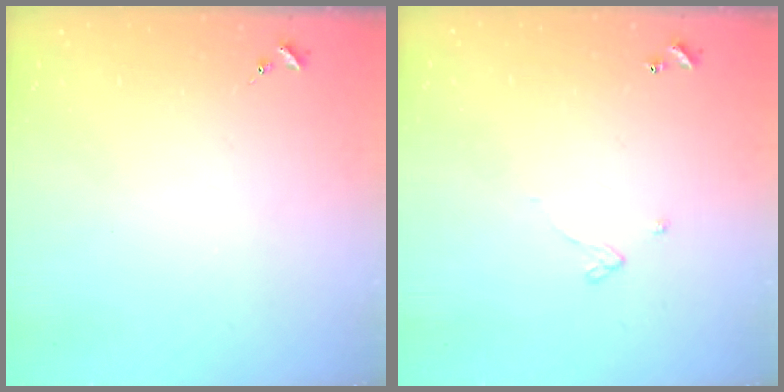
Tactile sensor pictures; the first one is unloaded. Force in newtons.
{"total": 2.6, "press": 2.6, "slide": 0.2}